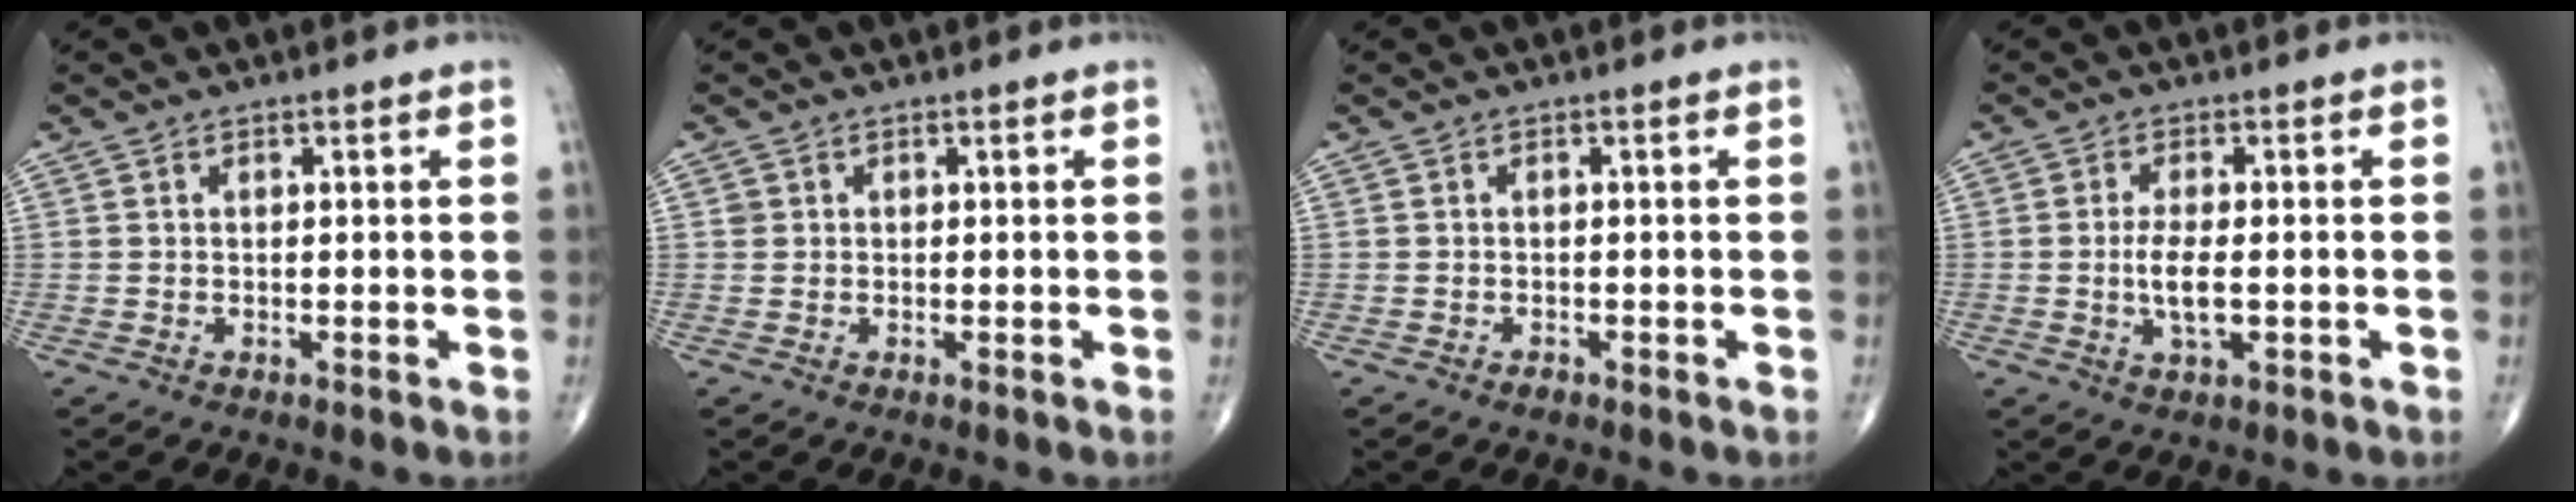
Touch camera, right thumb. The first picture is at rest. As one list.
[{"total": 0.9, "force": [0.2, 0.8, 0.2], "torque": [0.003, 0.001, 0.005]}, {"total": 0.8, "force": [-0.6, 0.4, 0.4], "torque": [-0.004, 0.005, -0.011]}, {"total": 4.9, "force": [-0.7, 1.9, 4.5], "torque": [-0.088, -0.005, -0.015]}]